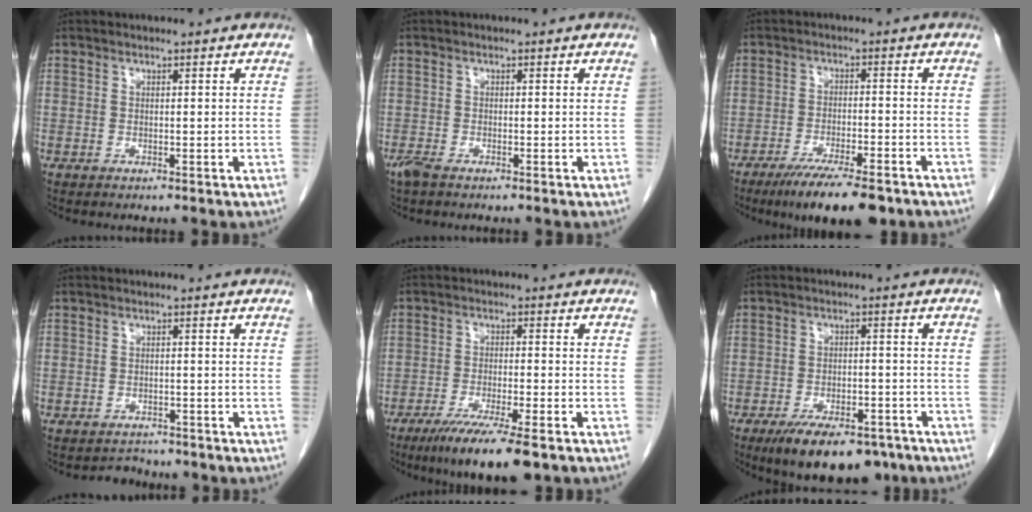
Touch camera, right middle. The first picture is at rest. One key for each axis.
{"total": 1.9, "fx": -1.4, "fy": 0.5, "fz": 1.1, "tx": -0.031, "ty": -0.006, "tz": -0.026}
{"total": 10.6, "fx": -7.8, "fy": 1.9, "fz": 6.9, "tx": -0.104, "ty": -0.019, "tz": -0.121}
{"total": 2.3, "fx": -2.0, "fy": 1.0, "fz": -0.4, "tx": 0.000, "ty": 0.000, "tz": -0.030}
{"total": 9.6, "fx": -6.6, "fy": 0.6, "fz": 7.0, "tx": -0.113, "ty": -0.023, "tz": -0.105}
{"total": 11.7, "fx": -8.7, "fy": 4.6, "fz": 6.4, "tx": -0.089, "ty": -0.001, "tz": -0.132}